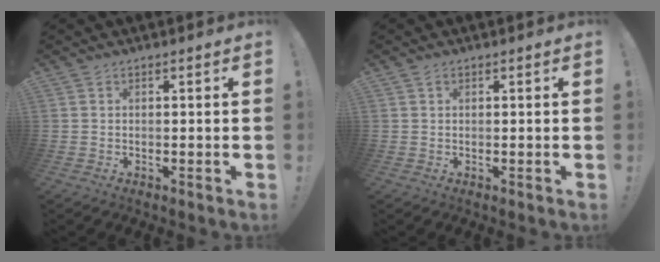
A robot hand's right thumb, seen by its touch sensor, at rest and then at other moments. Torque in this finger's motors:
{"motor_torque": [0.02, -0.16, -0.01, 0.21, 0.00]}